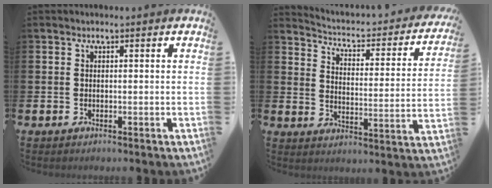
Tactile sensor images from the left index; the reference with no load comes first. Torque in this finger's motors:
{"motor_torque": [0.90, -1.24, 0.18, 0.05]}